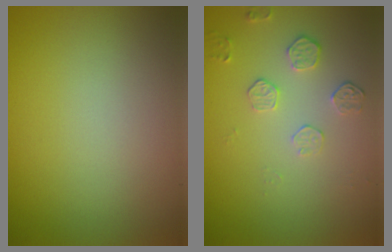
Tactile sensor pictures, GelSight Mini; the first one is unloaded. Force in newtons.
{"total": 1.8, "press": 1.2, "slide": 1.3}